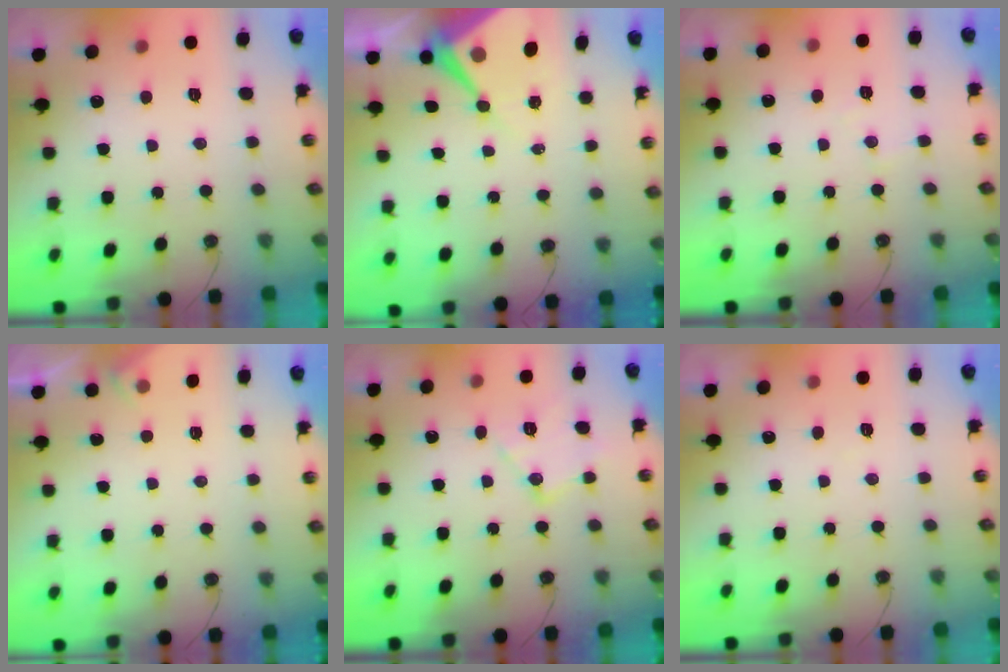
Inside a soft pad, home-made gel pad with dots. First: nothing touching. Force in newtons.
{"total": 9.0, "press": 8.9, "slide": 0.8}
{"total": 4.5, "press": 4.4, "slide": 0.7}
{"total": 2.2, "press": 2.1, "slide": 0.4}
{"total": 12.6, "press": 12.6, "slide": 0.7}
{"total": 3.3, "press": 3.3, "slide": 0.5}